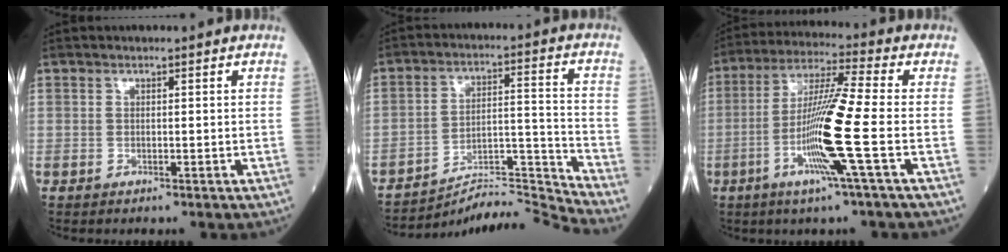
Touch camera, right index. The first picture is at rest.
{"total": 12.4, "force": [-11.8, -3.9, -0.3], "torque": [0.010, 0.042, -0.194]}
{"total": 12.4, "force": [-3.3, -1.7, 11.9], "torque": [-0.230, -0.010, -0.069]}